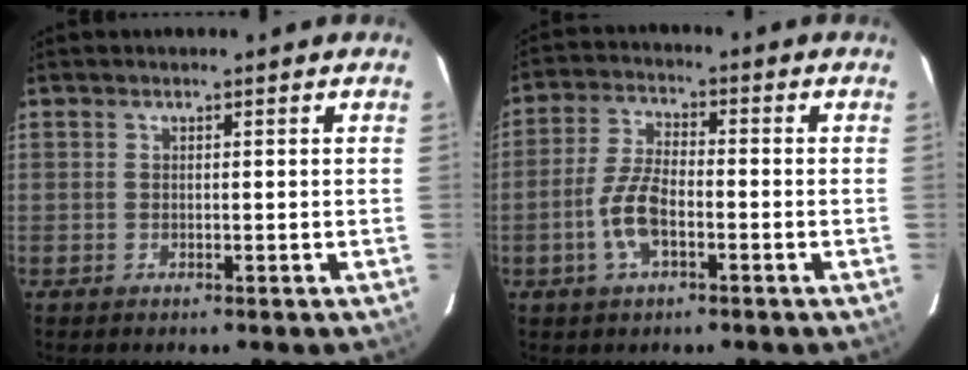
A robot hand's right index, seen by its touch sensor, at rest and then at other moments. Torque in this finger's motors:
{"motor_torque": [0.90, -0.29, 0.41, 0.07]}